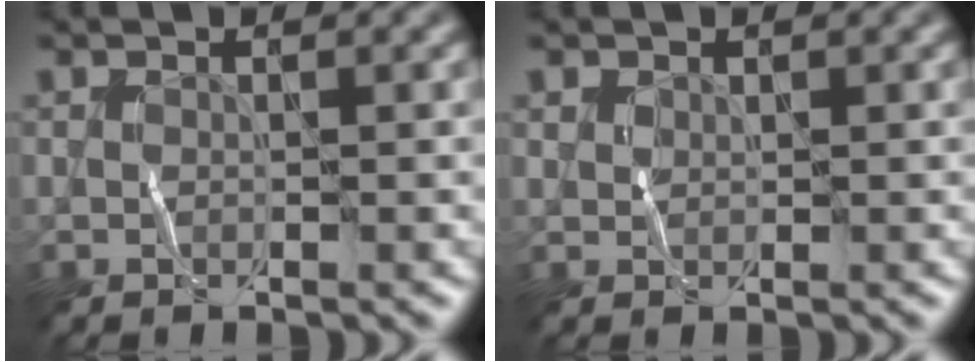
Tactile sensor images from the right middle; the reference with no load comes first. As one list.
[{"total": 0.6, "force": [0.5, 0.4, -0.2], "torque": [0.006, 0.003, 0.005]}]